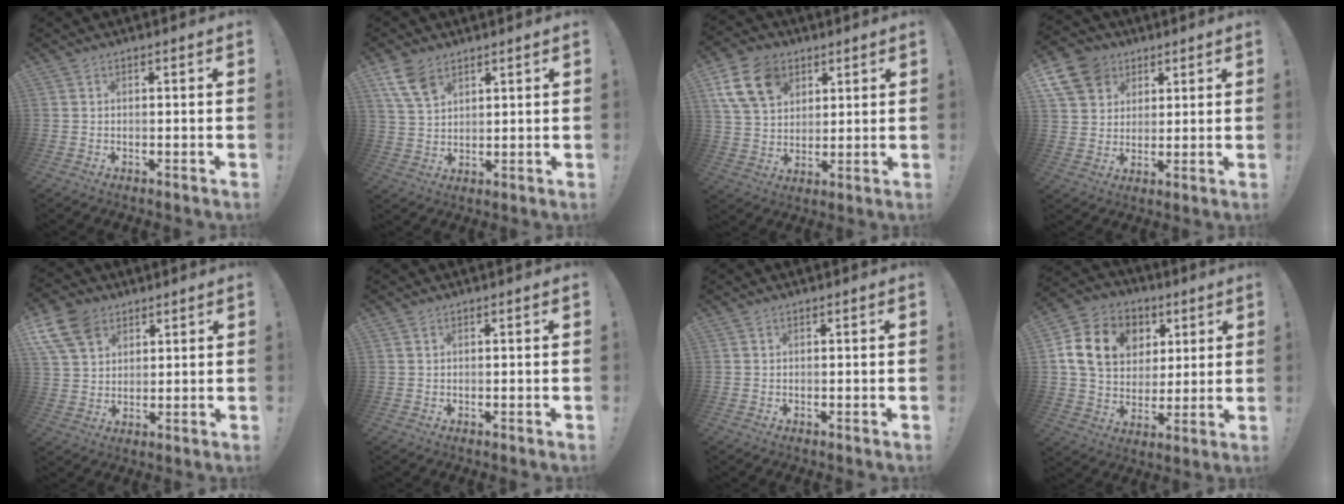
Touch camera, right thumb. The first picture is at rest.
{"total": 8.9, "force": [5.6, 5.2, 4.6], "torque": [-0.090, -0.019, 0.113]}
{"total": 14.5, "force": [7.1, 10.4, 7.2], "torque": [-0.131, -0.026, 0.141]}
{"total": 12.4, "force": [6.0, 9.9, 4.5], "torque": [-0.085, -0.033, 0.121]}
{"total": 11.7, "force": [6.5, 8.0, 5.5], "torque": [-0.112, -0.031, 0.127]}
{"total": 0.7, "force": [0.4, 0.4, 0.3], "torque": [-0.001, -0.002, 0.008]}
{"total": 0.0}
{"total": 16.7, "force": [5.5, 12.8, 9.2], "torque": [-0.149, -0.005, 0.112]}